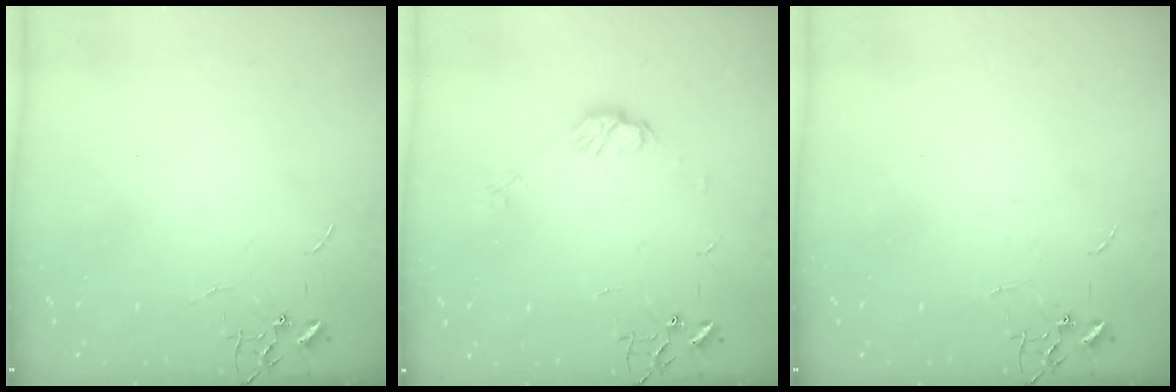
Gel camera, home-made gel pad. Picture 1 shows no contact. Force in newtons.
{"total": 7.6, "press": 7.6, "slide": 0.3}
{"total": 0.0}